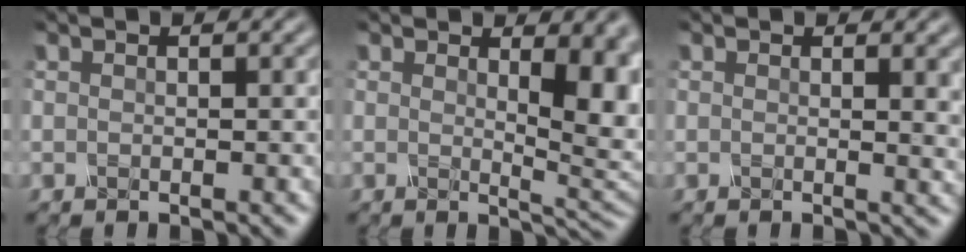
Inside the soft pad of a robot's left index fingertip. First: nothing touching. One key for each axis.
{"total": 6.3, "fx": 1.3, "fy": 2.4, "fz": 5.7, "tx": -0.057, "ty": -0.006, "tz": 0.025}
{"total": 2.4, "fx": 0.8, "fy": 0.9, "fz": 2.1, "tx": -0.017, "ty": -0.001, "tz": 0.011}